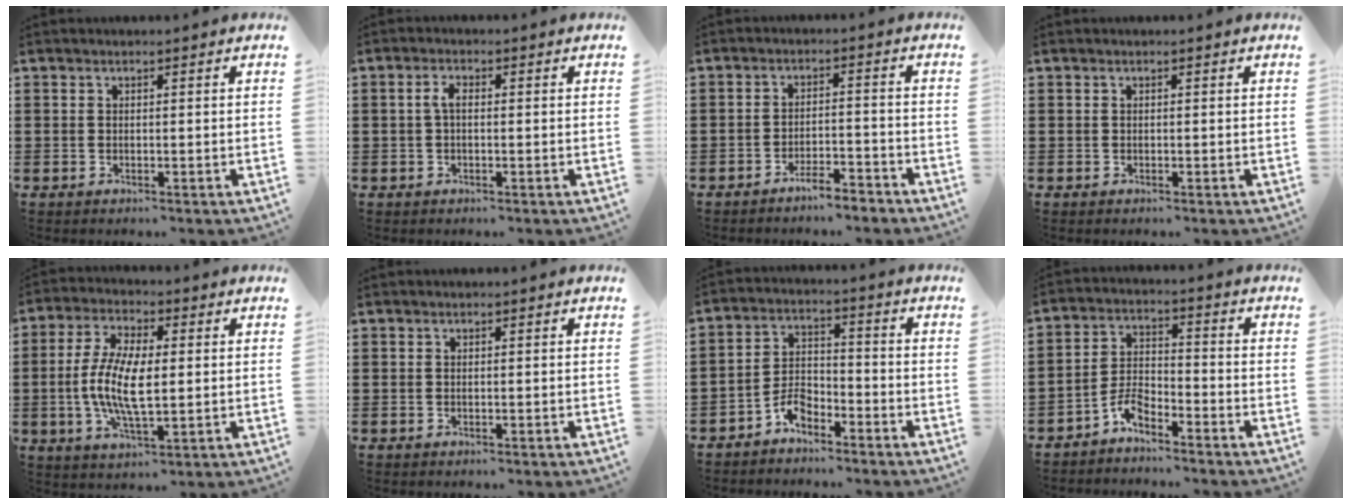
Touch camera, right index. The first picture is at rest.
{"total": 2.2, "force": [-0.1, 0.9, 2.0], "torque": [-0.046, 0.000, -0.004]}
{"total": 3.7, "force": [-3.6, 0.1, 1.1], "torque": [-0.021, 0.003, -0.071]}
{"total": 0.0}
{"total": 9.8, "force": [-0.3, 3.6, 9.1], "torque": [-0.197, -0.007, -0.009]}
{"total": 0.0}
{"total": 4.4, "force": [-3.5, 1.9, 1.8], "torque": [-0.042, 0.007, -0.068]}
{"total": 4.3, "force": [-3.7, 1.1, 1.7], "torque": [-0.049, 0.001, -0.077]}